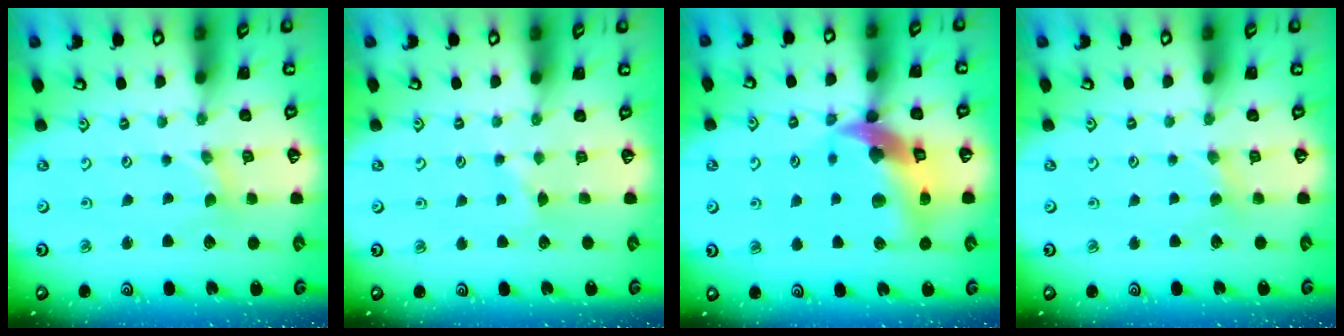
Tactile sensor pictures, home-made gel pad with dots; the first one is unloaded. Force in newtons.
{"total": 2.9, "press": 2.9, "slide": 0.4}
{"total": 16.4, "press": 16.2, "slide": 2.3}
{"total": 2.6, "press": 2.6, "slide": 0.4}